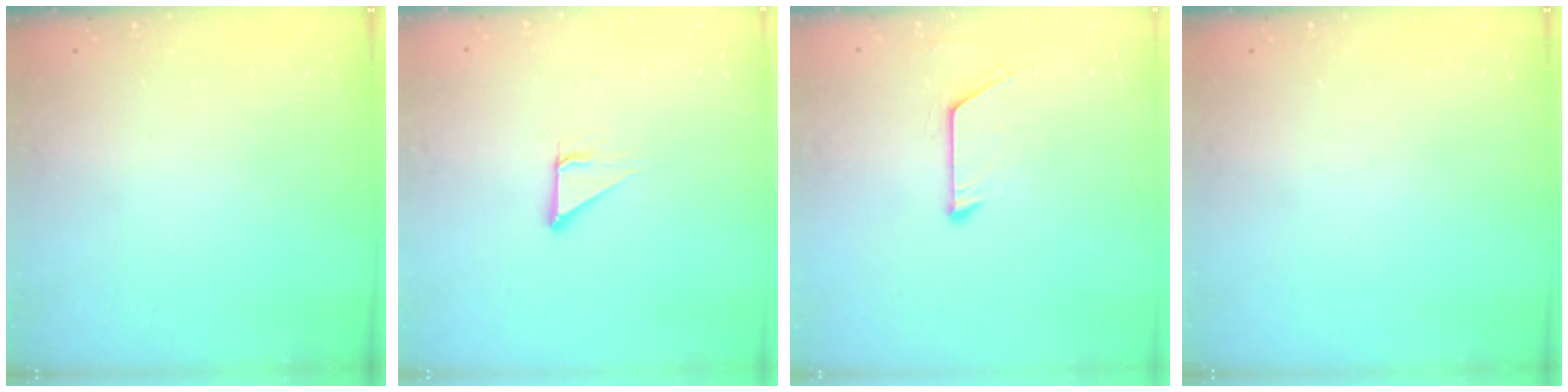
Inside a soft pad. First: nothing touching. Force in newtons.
{"total": 2.9, "press": 2.9, "slide": 0.1}
{"total": 6.9, "press": 6.9, "slide": 0.7}
{"total": 0.0}